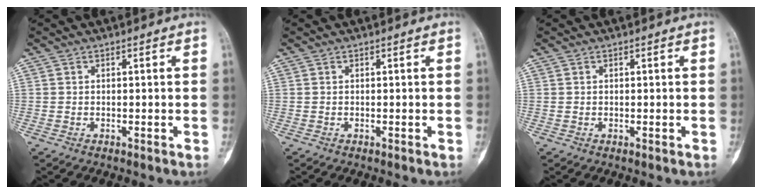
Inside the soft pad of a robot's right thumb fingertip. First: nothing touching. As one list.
[{"total": 0.0}, {"total": 0.0}]